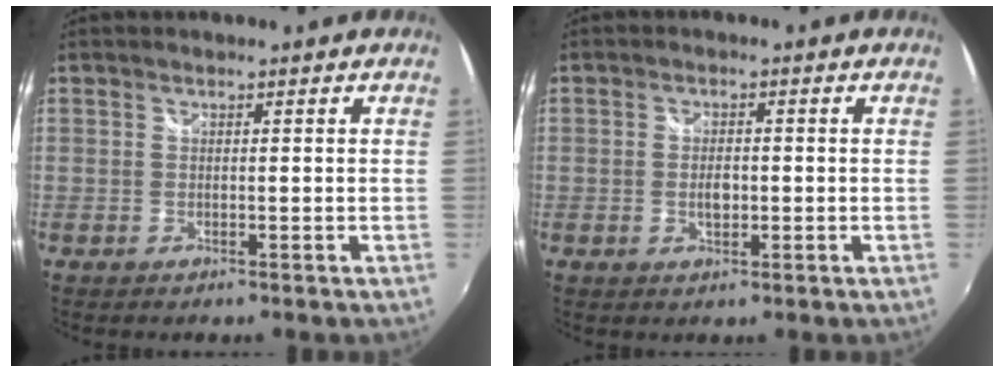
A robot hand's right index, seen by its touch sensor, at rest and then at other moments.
{"total": 3.0, "force": [-0.5, 1.7, 2.4], "torque": [-0.041, -0.002, -0.008]}